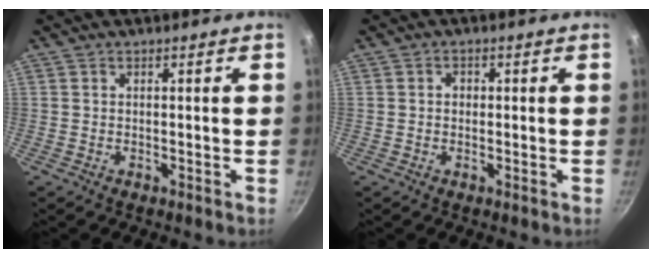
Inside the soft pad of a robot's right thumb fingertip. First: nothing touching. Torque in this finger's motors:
{"motor_torque": [-0.11, 0.33, 0.22, -0.14, -0.02]}